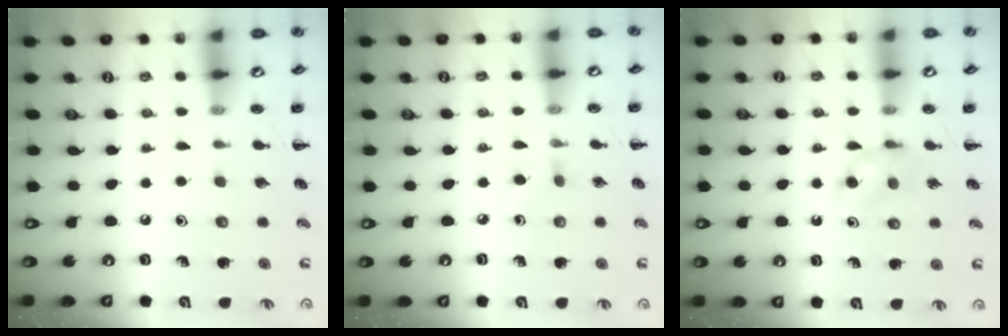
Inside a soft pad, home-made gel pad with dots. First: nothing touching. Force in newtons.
{"total": 2.7, "press": 2.5, "slide": 0.9}
{"total": 3.9, "press": 3.5, "slide": 1.6}